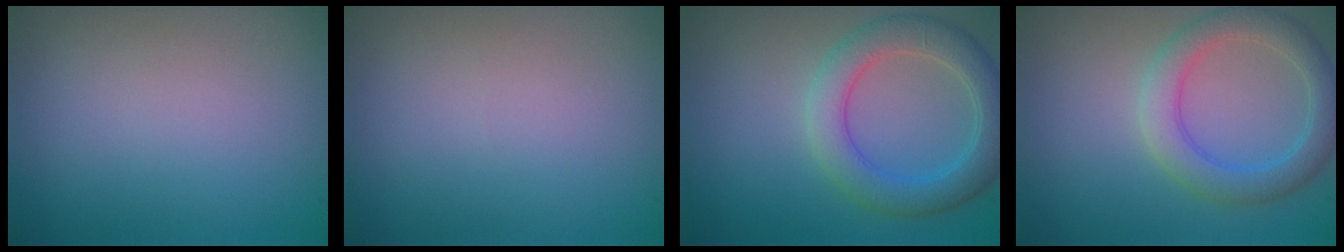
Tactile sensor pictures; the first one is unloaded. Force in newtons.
{"total": 0.0}
{"total": 4.6, "press": 4.6, "slide": 0.3}
{"total": 3.7, "press": 3.7, "slide": 0.2}